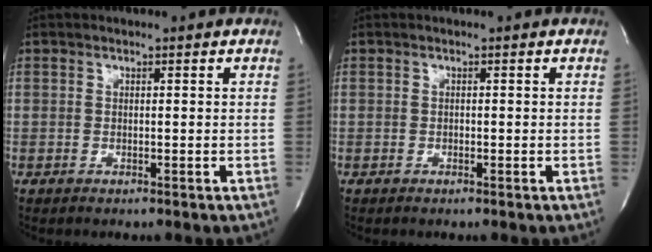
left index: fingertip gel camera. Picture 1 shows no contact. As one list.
[{"total": 0.0}]